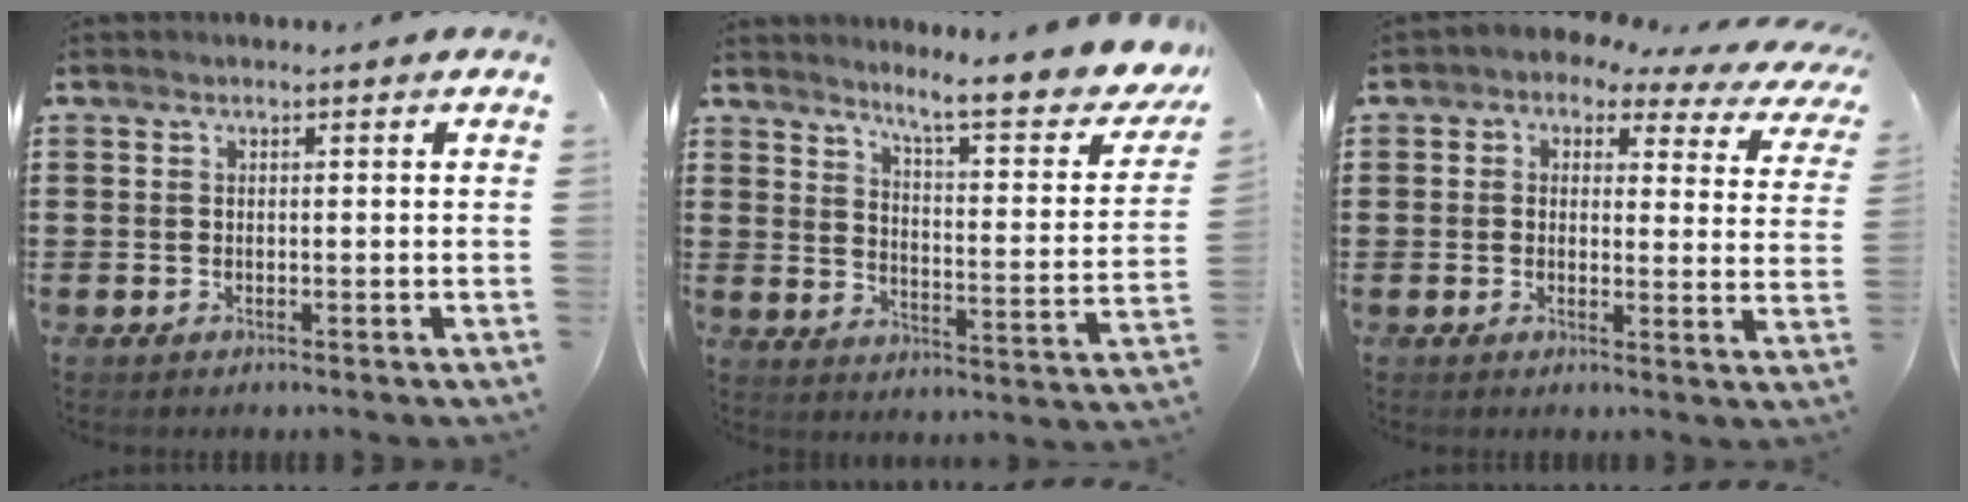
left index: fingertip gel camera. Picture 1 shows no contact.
{"total": 7.6, "force": [6.1, -0.4, 4.4], "torque": [-0.084, -0.051, 0.093]}
{"total": 2.2, "force": [1.4, 1.3, 1.1], "torque": [-0.035, -0.015, 0.017]}